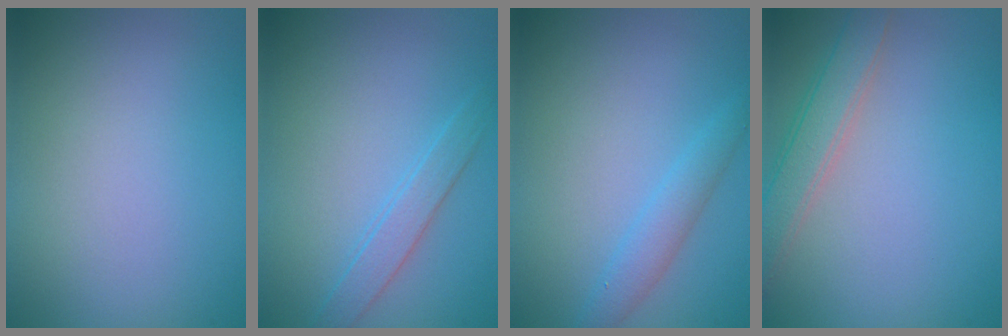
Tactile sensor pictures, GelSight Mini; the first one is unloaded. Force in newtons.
{"total": 1.8, "press": 1.8, "slide": 0.0}
{"total": 2.0, "press": 2.0, "slide": 0.1}
{"total": 3.3, "press": 3.3, "slide": 0.1}